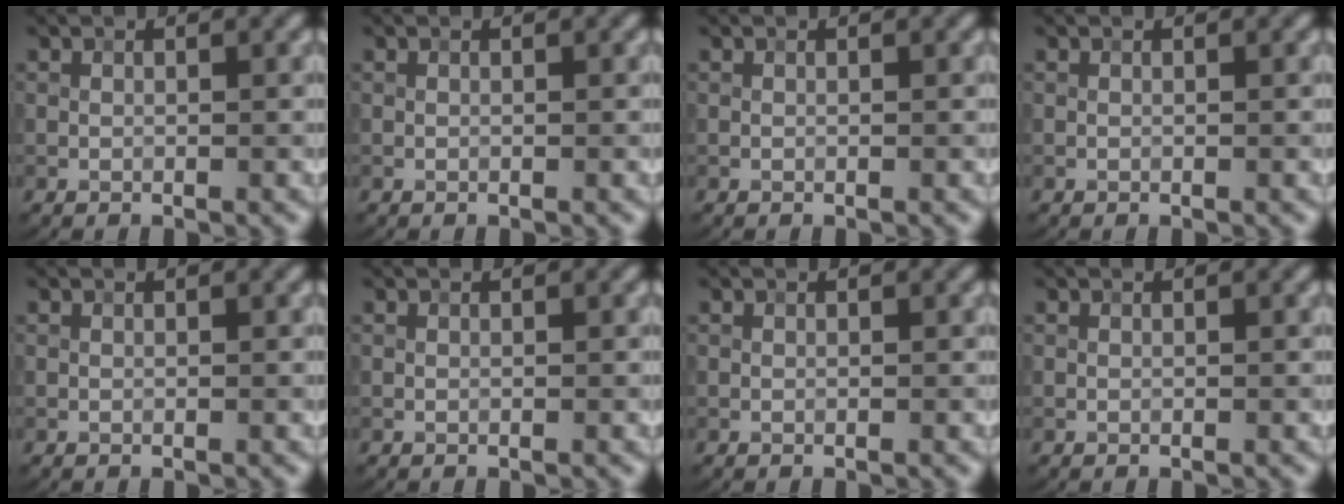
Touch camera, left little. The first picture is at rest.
{"total": 0.0}
{"total": 0.0}
{"total": 0.0}
{"total": 0.0}
{"total": 0.0}
{"total": 0.0}
{"total": 0.0}